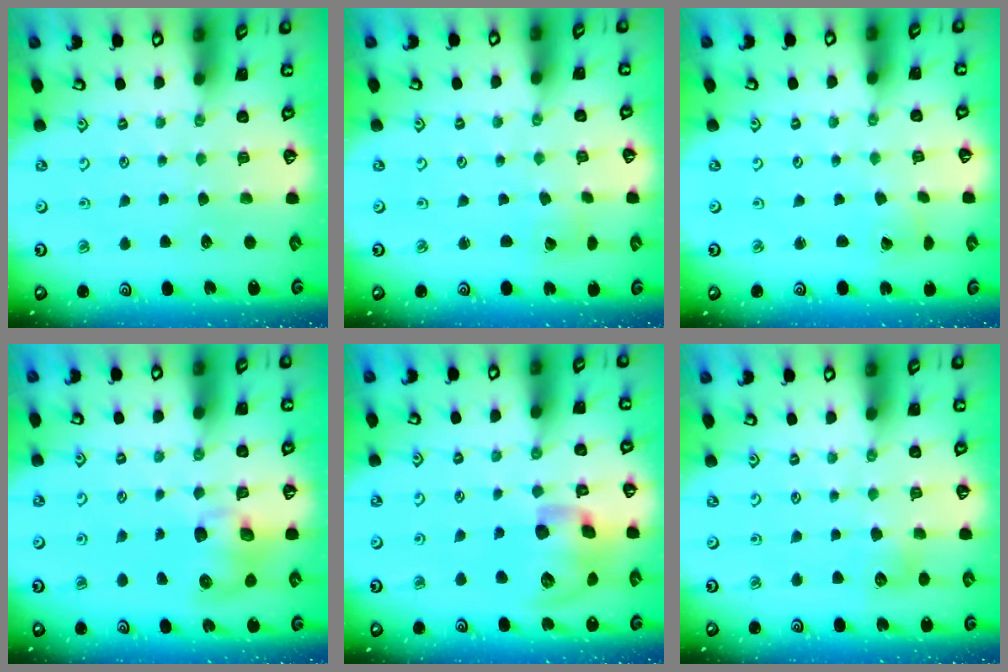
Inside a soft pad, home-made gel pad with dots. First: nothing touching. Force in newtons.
{"total": 1.4, "press": 1.4, "slide": 0.1}
{"total": 1.7, "press": 1.7, "slide": 0.1}
{"total": 8.7, "press": 8.6, "slide": 1.0}
{"total": 16.0, "press": 15.8, "slide": 2.3}
{"total": 6.3, "press": 6.2, "slide": 0.9}